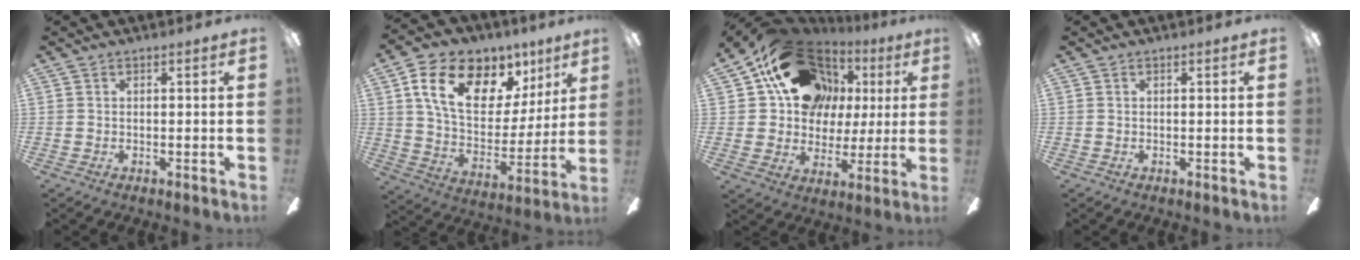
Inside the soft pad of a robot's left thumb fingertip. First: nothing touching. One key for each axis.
{"total": 19.6, "fx": 9.8, "fy": 12.1, "fz": 11.9, "tx": -0.197, "ty": -0.033, "tz": 0.175}
{"total": 20.8, "fx": 10.9, "fy": 15.4, "fz": 8.8, "tx": -0.142, "ty": -0.052, "tz": 0.218}
{"total": 0.0}